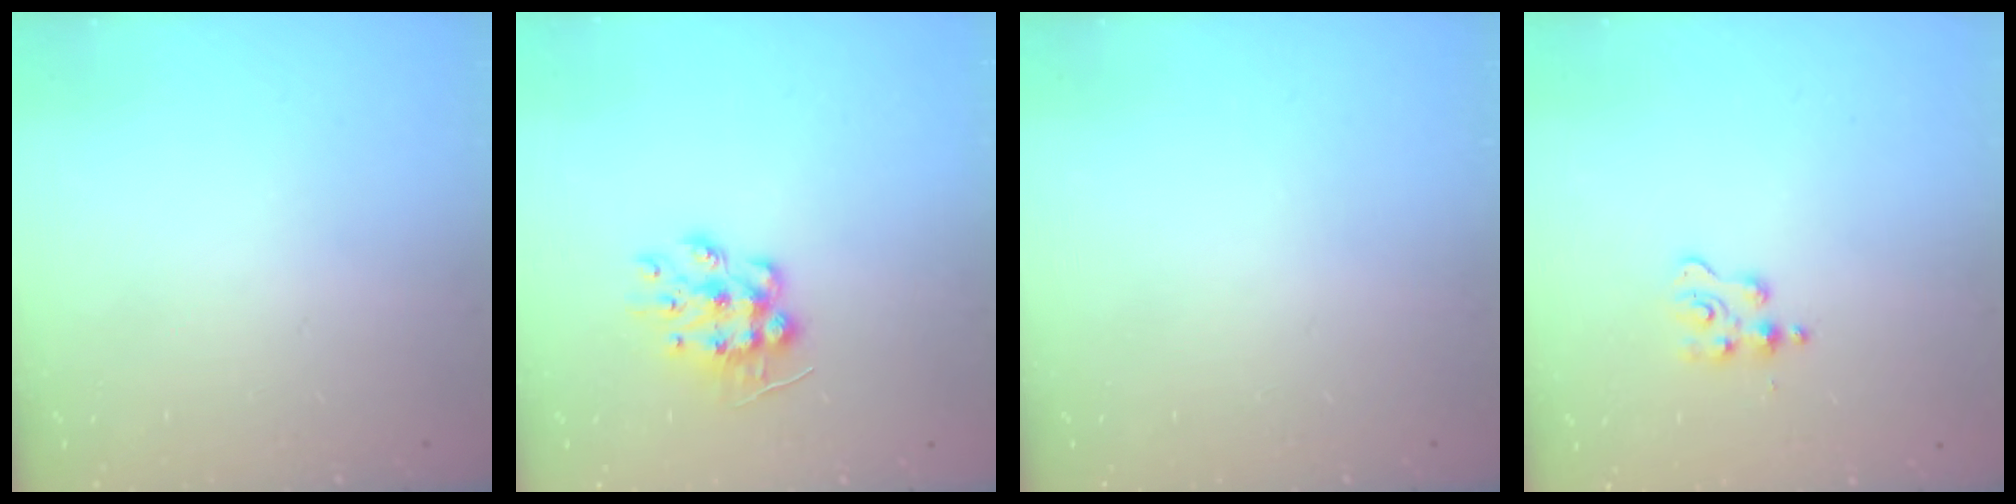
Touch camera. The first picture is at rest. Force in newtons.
{"total": 9.3, "press": 9.3, "slide": 0.1}
{"total": 0.0}
{"total": 2.3, "press": 2.3, "slide": 0.4}